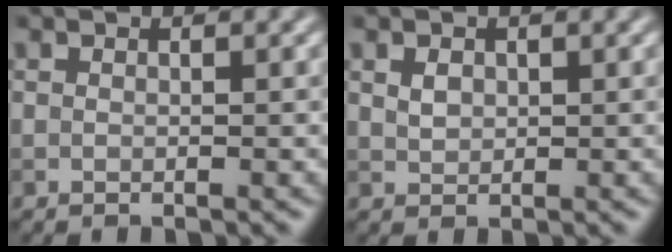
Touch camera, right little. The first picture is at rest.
{"total": 1.2, "force": [0.3, 0.9, 0.6], "torque": [-0.013, -0.001, 0.008]}